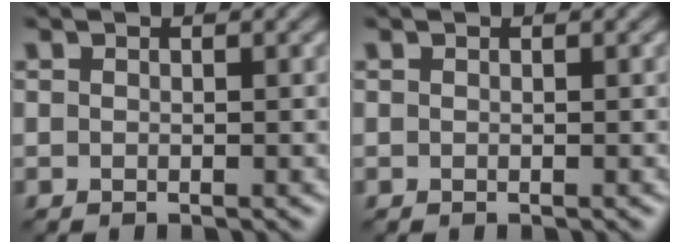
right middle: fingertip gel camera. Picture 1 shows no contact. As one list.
[{"total": 0.0}]